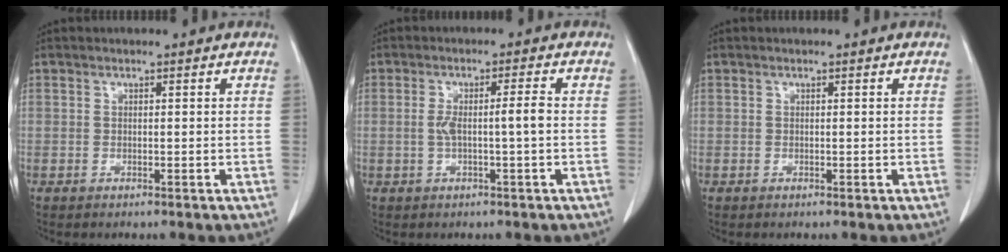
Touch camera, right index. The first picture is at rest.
{"total": 4.0, "force": [-0.4, -0.1, 4.0], "torque": [-0.077, 0.009, -0.002]}
{"total": 0.0}